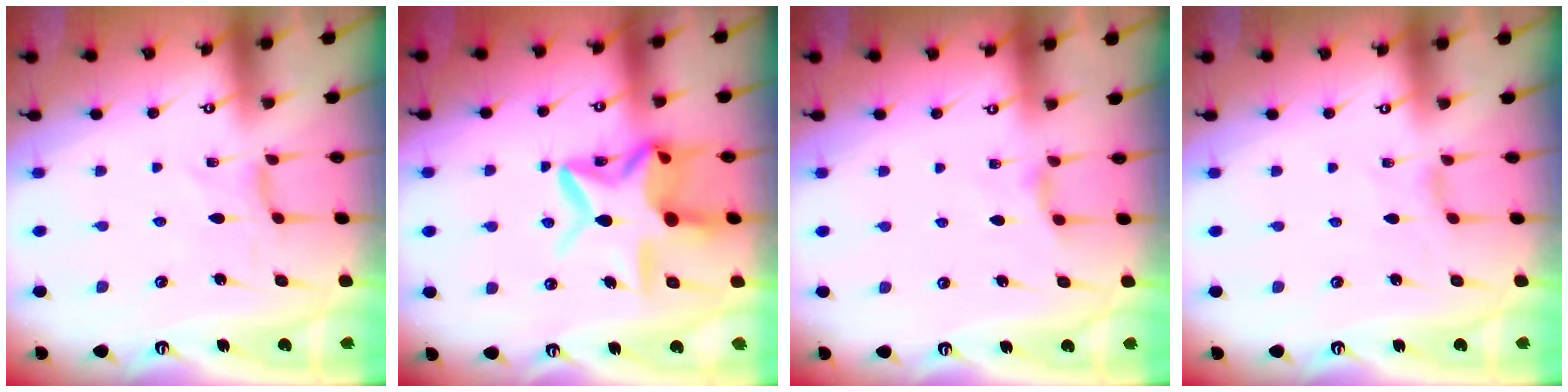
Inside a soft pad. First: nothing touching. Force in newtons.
{"total": 16.0, "press": 15.9, "slide": 1.5}
{"total": 2.6, "press": 2.5, "slide": 0.5}
{"total": 2.0, "press": 2.0, "slide": 0.2}